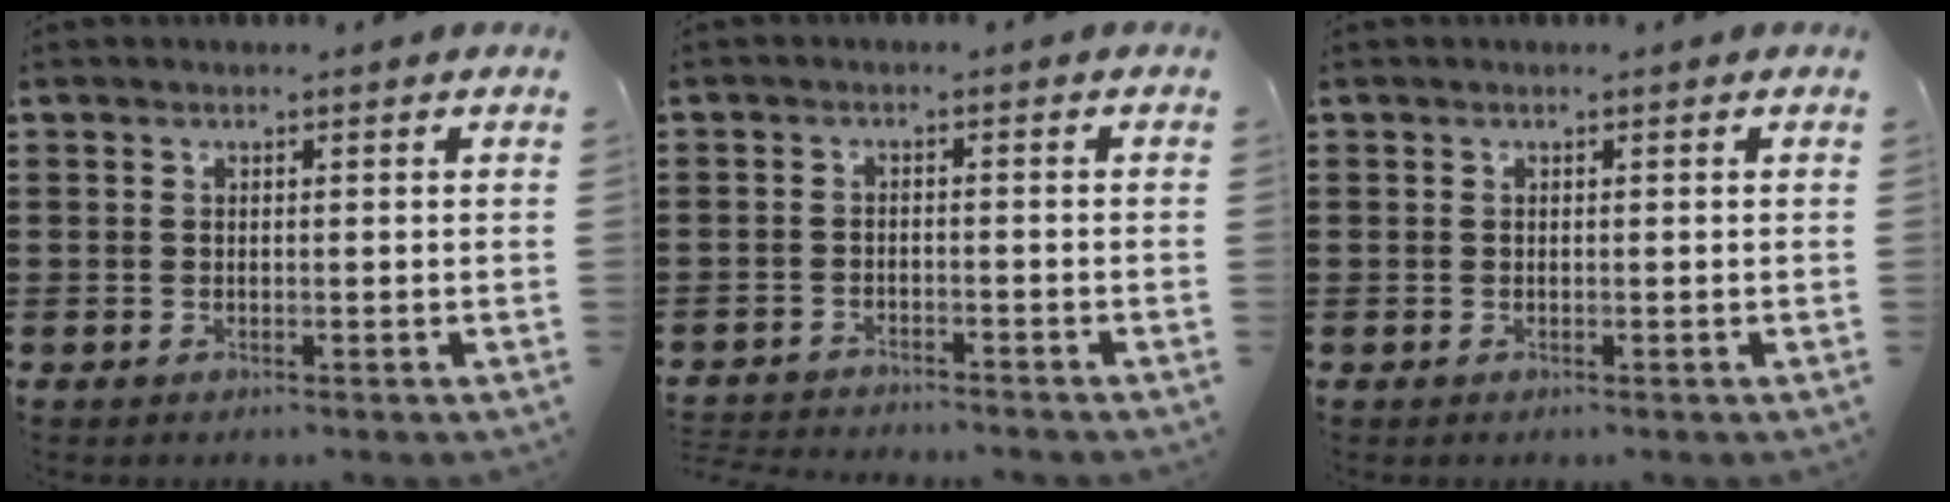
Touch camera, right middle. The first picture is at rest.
{"total": 2.5, "force": [-2.5, 0.2, -0.2], "torque": [-0.004, -0.001, -0.055]}
{"total": 0.0}